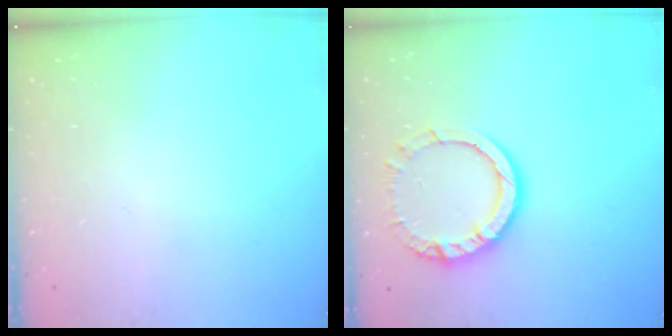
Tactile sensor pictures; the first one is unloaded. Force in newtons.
{"total": 11.6, "press": 11.6, "slide": 1.2}